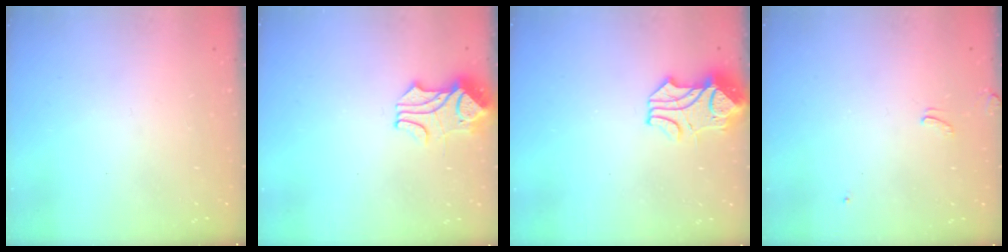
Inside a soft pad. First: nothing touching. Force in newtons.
{"total": 1.8, "press": 1.3, "slide": 1.1}
{"total": 2.3, "press": 2.0, "slide": 1.0}
{"total": 2.0, "press": 2.0, "slide": 0.4}